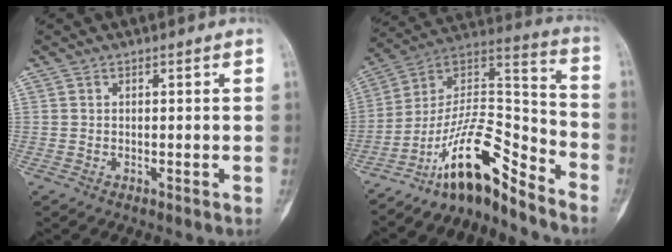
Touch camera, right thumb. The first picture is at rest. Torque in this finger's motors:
{"motor_torque": [0.40, 0.00, 1.46, -1.32, 0.41]}